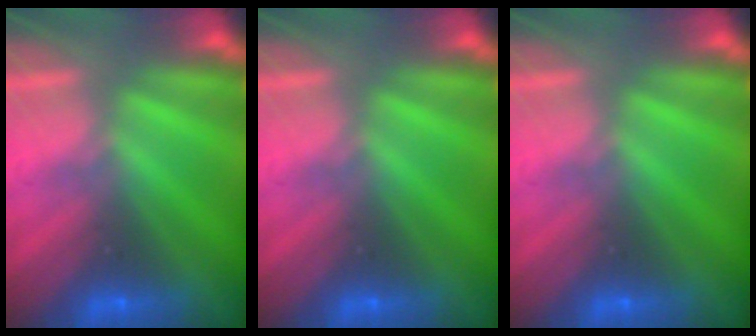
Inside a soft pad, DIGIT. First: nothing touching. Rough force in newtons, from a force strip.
{"total": 0.0}
{"total": 0.0}